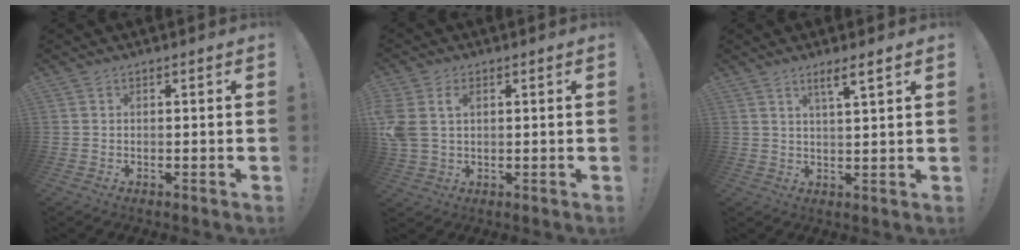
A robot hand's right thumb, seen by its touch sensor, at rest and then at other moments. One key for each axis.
{"total": 6.3, "fx": 2.1, "fy": 4.5, "fz": 3.9, "tx": -0.079, "ty": -0.004, "tz": 0.038}
{"total": 4.6, "fx": 3.0, "fy": 0.0, "fz": 3.5, "tx": -0.053, "ty": -0.015, "tz": 0.045}